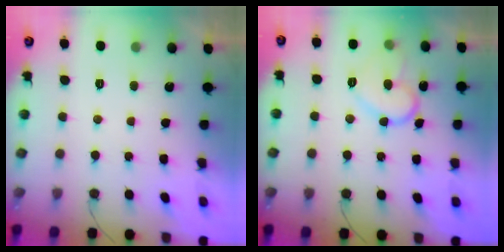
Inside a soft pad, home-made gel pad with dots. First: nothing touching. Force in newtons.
{"total": 12.4, "press": 12.4, "slide": 0.3}